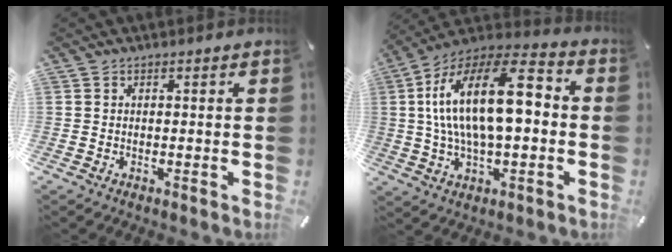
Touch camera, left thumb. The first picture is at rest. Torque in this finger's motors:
{"motor_torque": [1.15, 2.28, 2.77, 0.00, 0.80]}